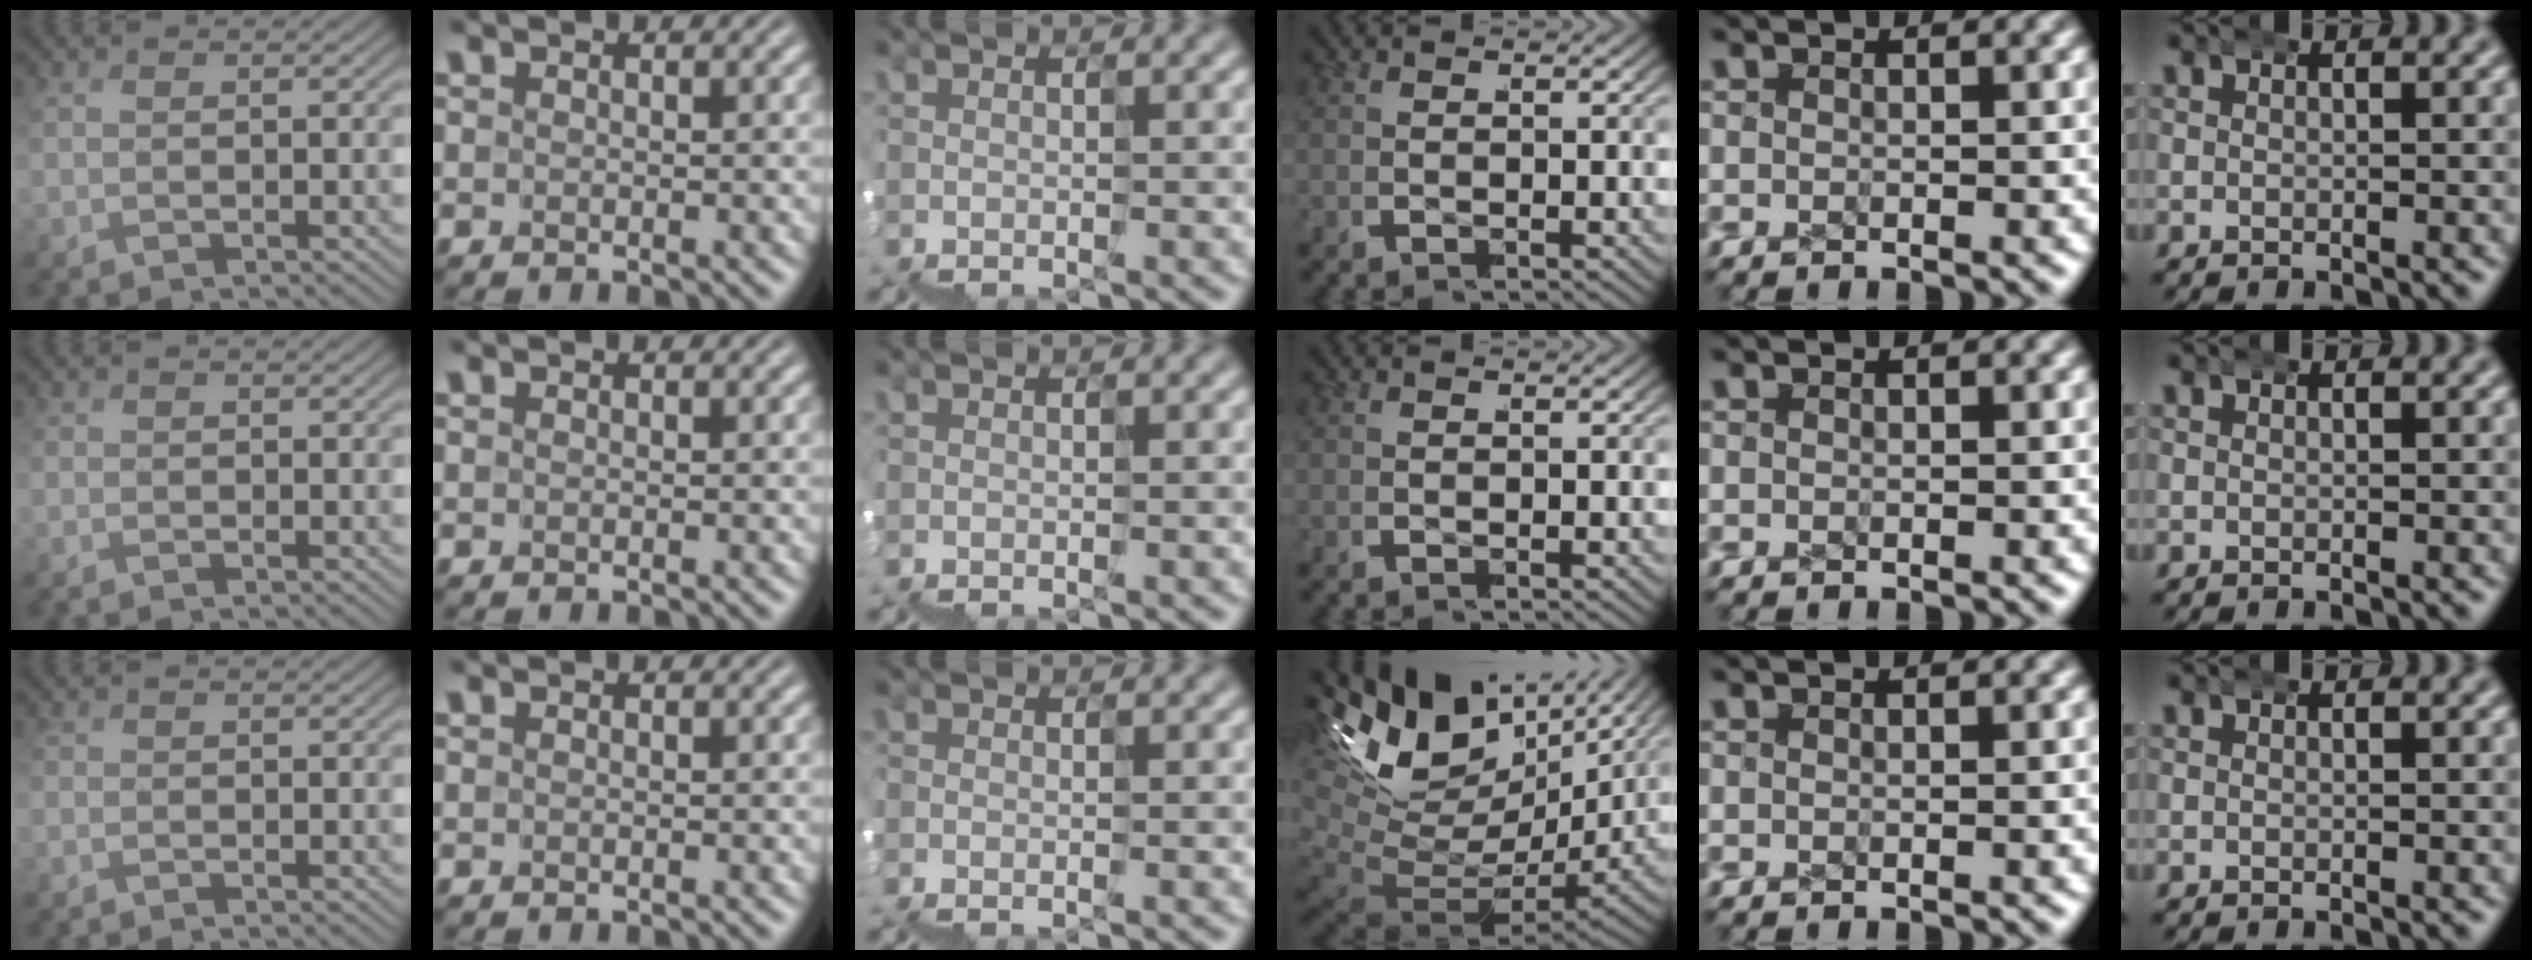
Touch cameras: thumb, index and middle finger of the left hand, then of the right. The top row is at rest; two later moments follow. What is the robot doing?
{"motion": "wrap", "object": "ethernet cable"}